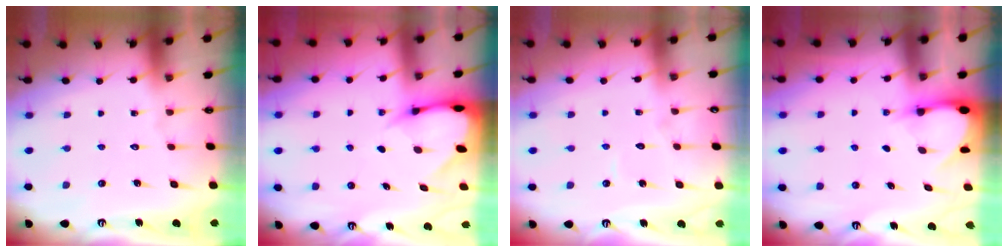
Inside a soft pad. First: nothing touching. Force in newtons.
{"total": 4.6, "press": 4.5, "slide": 0.7}
{"total": 2.5, "press": 2.5, "slide": 0.2}
{"total": 3.0, "press": 3.0, "slide": 0.3}